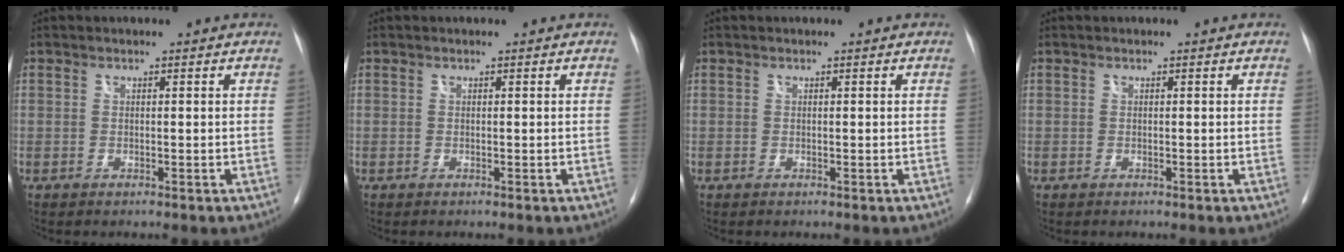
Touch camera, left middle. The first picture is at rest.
{"total": 0.0}
{"total": 0.0}
{"total": 0.0}